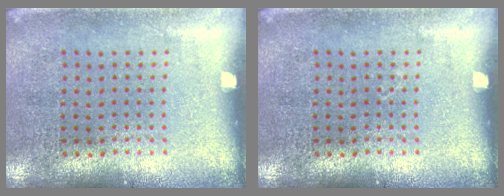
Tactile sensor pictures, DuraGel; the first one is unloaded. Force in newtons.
{"total": 0.0}